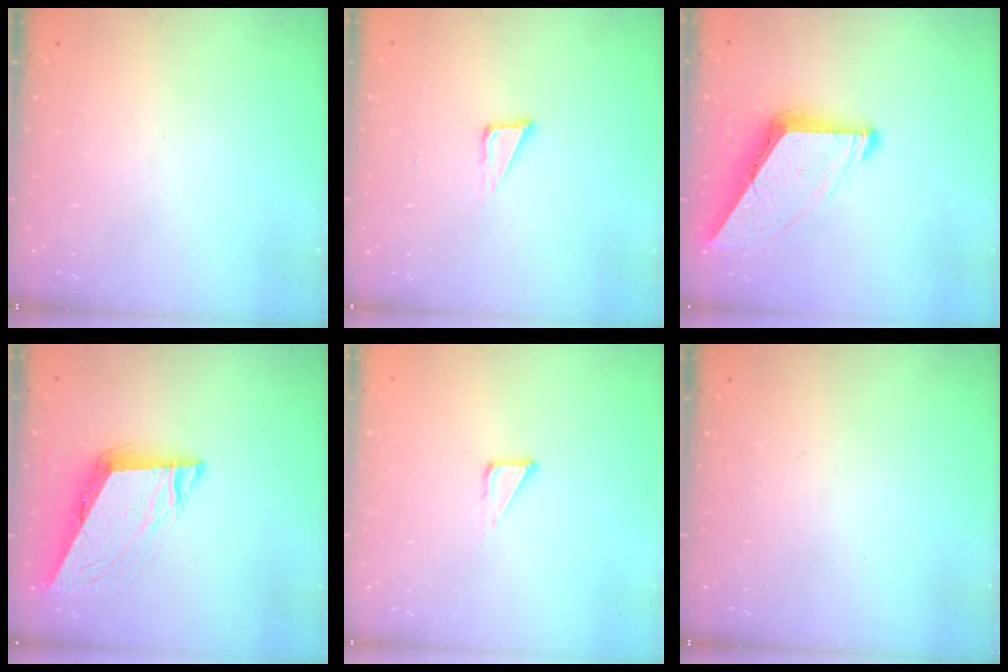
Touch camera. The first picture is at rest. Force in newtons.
{"total": 4.0, "press": 3.8, "slide": 1.0}
{"total": 9.7, "press": 9.6, "slide": 1.0}
{"total": 9.6, "press": 9.3, "slide": 2.5}
{"total": 2.3, "press": 2.3, "slide": 0.1}
{"total": 0.0}